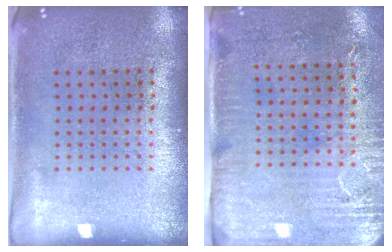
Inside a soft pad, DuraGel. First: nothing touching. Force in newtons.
{"total": 2.9, "press": 2.4, "slide": 1.6}